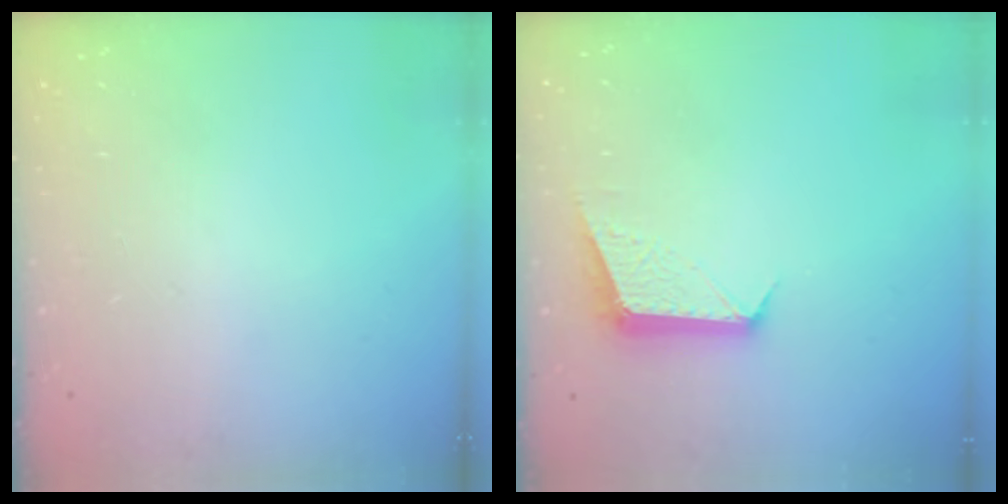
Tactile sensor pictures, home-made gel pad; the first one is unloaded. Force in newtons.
{"total": 9.0, "press": 9.0, "slide": 0.5}